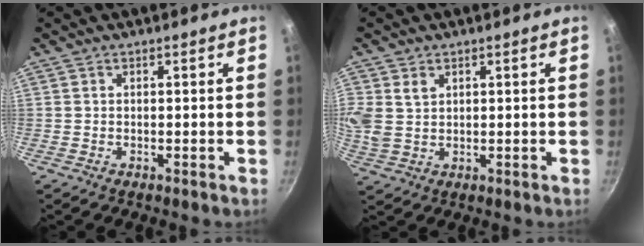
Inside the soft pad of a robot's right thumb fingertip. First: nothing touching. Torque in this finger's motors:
{"motor_torque": [-0.67, 1.12, 0.91, 0.46, 0.11]}